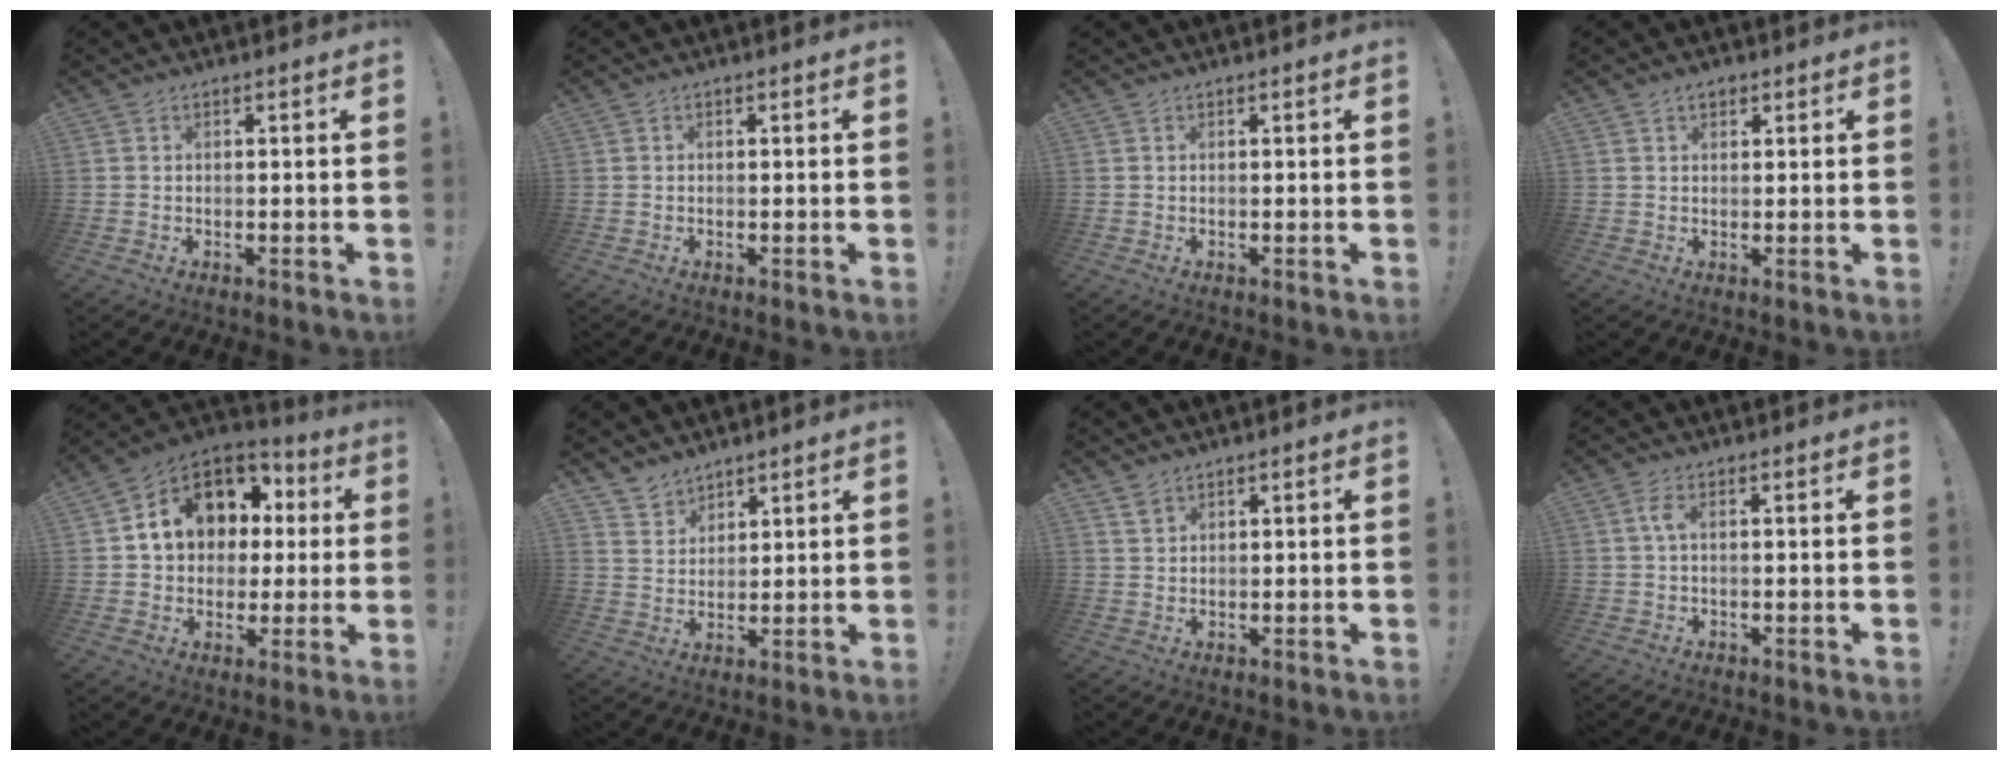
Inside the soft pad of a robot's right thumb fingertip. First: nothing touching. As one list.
[{"total": 0.0}, {"total": 0.0}, {"total": 2.4, "force": [1.4, 1.3, 1.4], "torque": [-0.017, -0.003, 0.024]}, {"total": 14.8, "force": [4.8, 11.8, 7.5], "torque": [-0.116, -0.017, 0.103]}, {"total": 5.4, "force": [4.7, 2.7, 0.4], "torque": [-0.009, -0.037, 0.091]}, {"total": 2.0, "force": [1.6, 1.0, 0.7], "torque": [-0.007, -0.010, 0.030]}, {"total": 3.0, "force": [0.2, 0.8, 2.9], "torque": [-0.055, 0.005, 0.004]}]